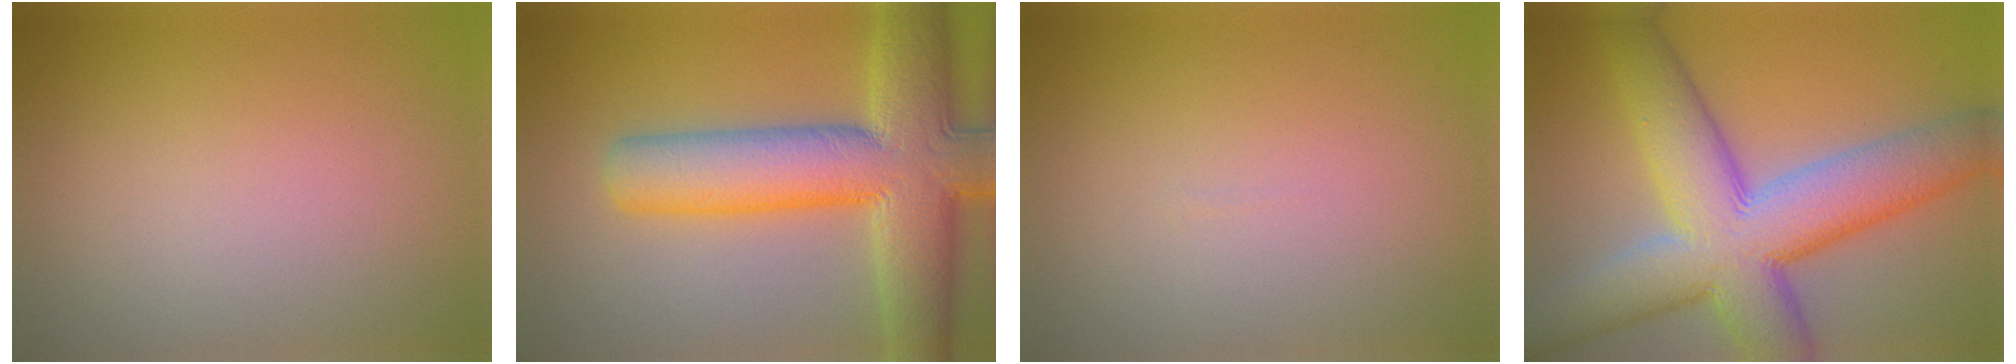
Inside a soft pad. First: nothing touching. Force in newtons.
{"total": 11.6, "press": 11.6, "slide": 0.6}
{"total": 0.0}
{"total": 12.3, "press": 12.3, "slide": 0.6}